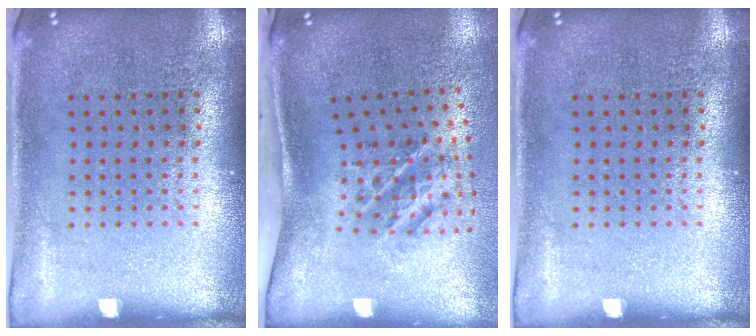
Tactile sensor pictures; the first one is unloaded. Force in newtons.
{"total": 1.8, "press": 1.2, "slide": 1.3}
{"total": 0.0}